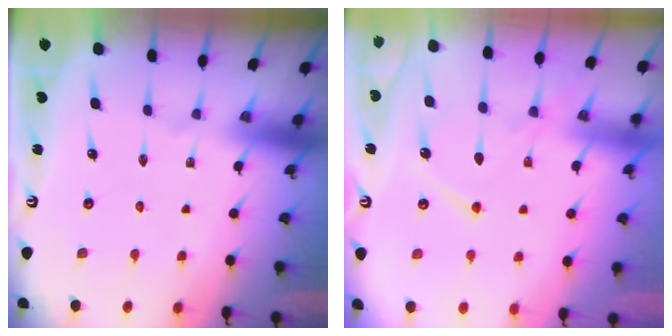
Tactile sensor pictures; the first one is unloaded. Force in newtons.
{"total": 11.8, "press": 11.8, "slide": 1.2}